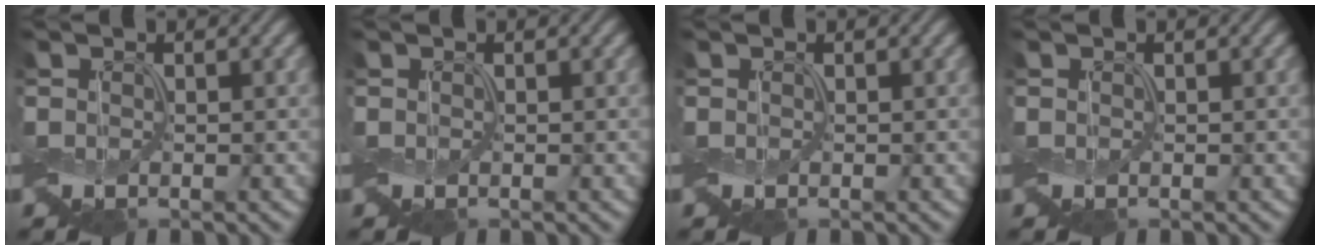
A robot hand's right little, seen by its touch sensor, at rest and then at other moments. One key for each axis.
{"total": 0.0}
{"total": 0.0}
{"total": 0.0}